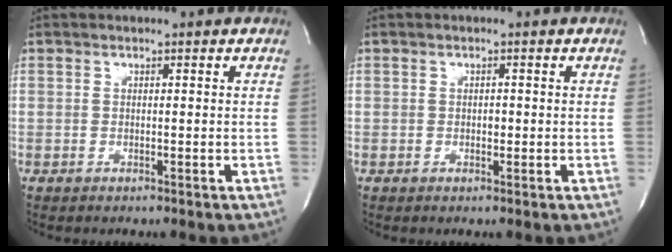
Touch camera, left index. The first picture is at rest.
{"total": 0.8, "force": [0.0, 0.5, 0.6], "torque": [-0.008, 0.001, -0.002]}